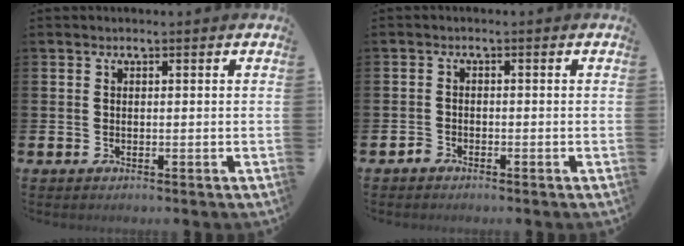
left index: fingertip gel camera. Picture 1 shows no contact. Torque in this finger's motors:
{"motor_torque": [-0.17, 0.04, -0.04, -0.01]}